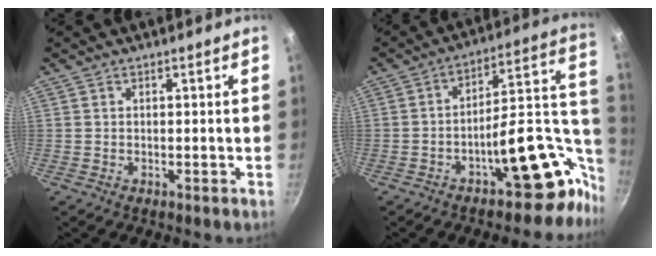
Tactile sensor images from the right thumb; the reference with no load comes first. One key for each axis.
{"total": 20.1, "fx": -6.9, "fy": 10.0, "fz": 16.0, "tx": -0.135, "ty": 0.061, "tz": -0.099}